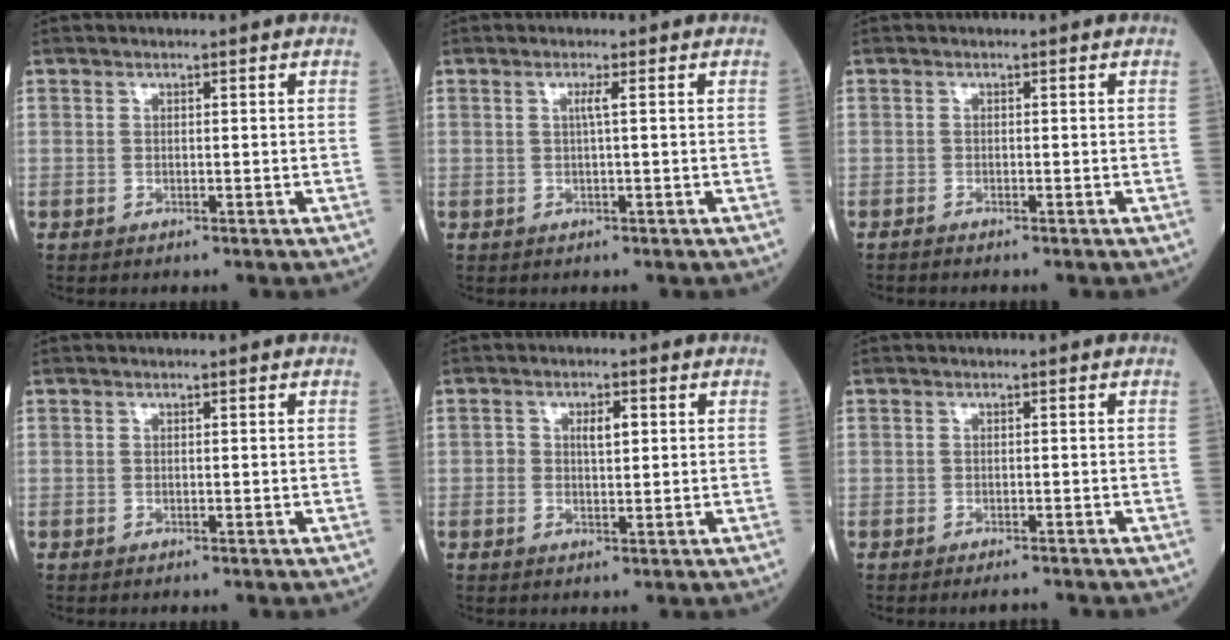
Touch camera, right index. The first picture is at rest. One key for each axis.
{"total": 1.2, "fx": 0.2, "fy": -0.4, "fz": 1.1, "tx": -0.024, "ty": 0.001, "tz": 0.002}
{"total": 0.7, "fx": -0.7, "fy": -0.1, "fz": 0.1, "tx": -0.005, "ty": -0.001, "tz": -0.016}
{"total": 0.0}
{"total": 2.8, "fx": 0.6, "fy": 1.4, "fz": 2.4, "tx": -0.041, "ty": 0.007, "tz": 0.010}
{"total": 1.8, "fx": -1.7, "fy": 0.0, "fz": 0.6, "tx": -0.006, "ty": -0.004, "tz": -0.023}